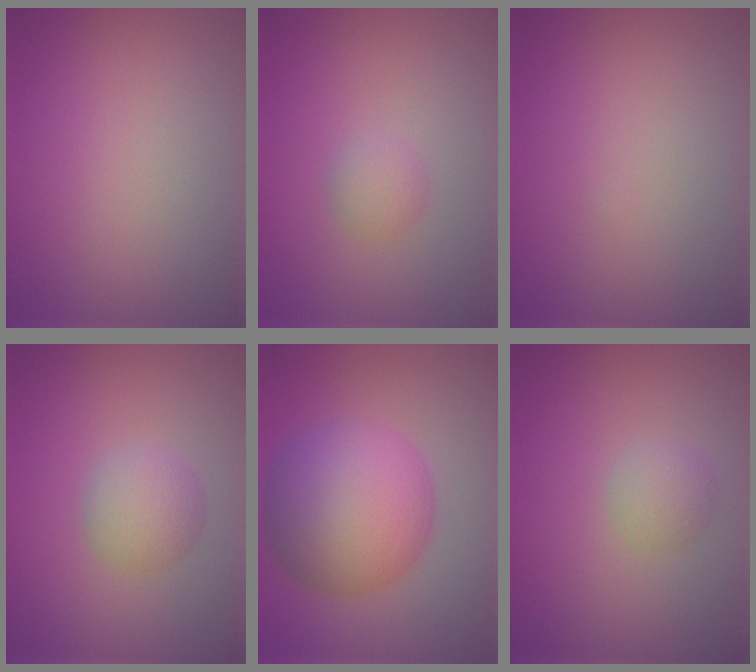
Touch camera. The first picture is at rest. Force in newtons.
{"total": 1.4, "press": 1.4, "slide": 0.1}
{"total": 0.0}
{"total": 2.7, "press": 2.7, "slide": 0.1}
{"total": 10.0, "press": 10.0, "slide": 0.2}
{"total": 1.8, "press": 1.8, "slide": 0.1}